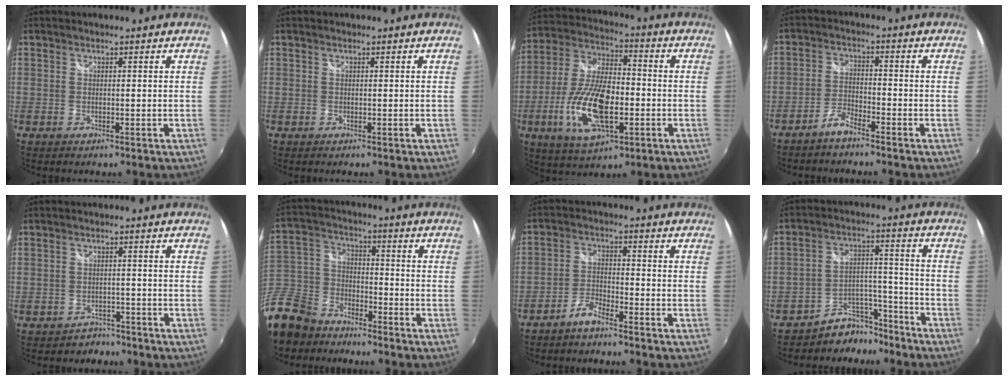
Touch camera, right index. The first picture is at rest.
{"total": 0.0}
{"total": 17.2, "force": [-4.9, 7.4, 14.7], "torque": [-0.308, -0.009, -0.087]}
{"total": 3.6, "force": [-3.1, 0.7, 1.7], "torque": [-0.051, 0.007, -0.064]}
{"total": 3.9, "force": [-3.0, 2.4, -0.4], "torque": [0.002, 0.013, -0.043]}
{"total": 17.6, "force": [-11.8, 10.9, 7.1], "torque": [-0.209, 0.008, -0.217]}
{"total": 3.8, "force": [-3.3, 0.7, 1.8], "torque": [-0.052, 0.008, -0.068]}
{"total": 8.8, "force": [-7.6, 4.4, 0.5], "torque": [-0.001, 0.051, -0.120]}